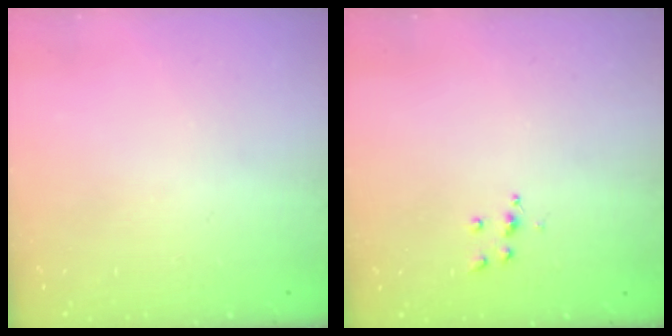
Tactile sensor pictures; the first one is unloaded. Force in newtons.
{"total": 4.8, "press": 4.8, "slide": 0.5}